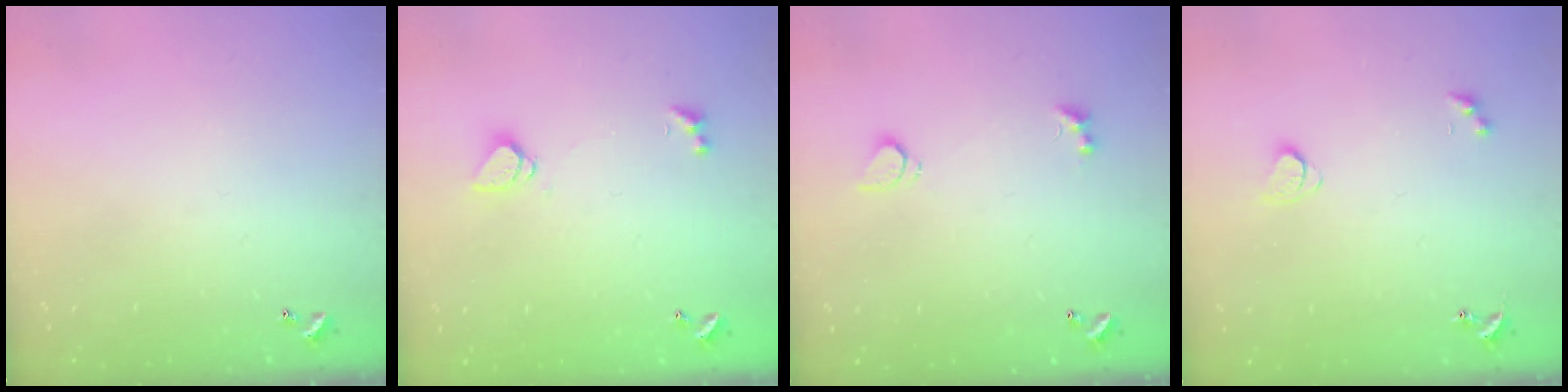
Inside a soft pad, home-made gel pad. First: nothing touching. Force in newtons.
{"total": 1.2, "press": 1.1, "slide": 0.5}
{"total": 3.0, "press": 2.7, "slide": 1.1}
{"total": 2.1, "press": 2.1, "slide": 0.4}